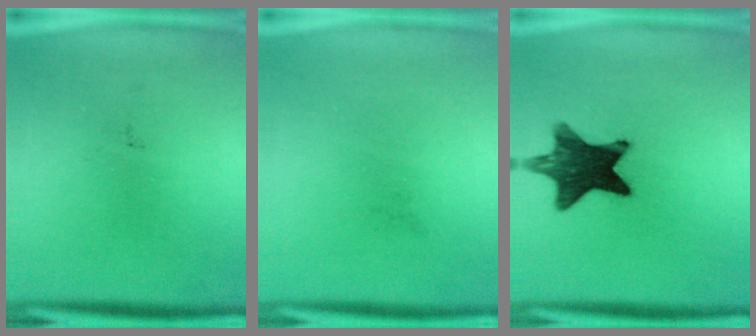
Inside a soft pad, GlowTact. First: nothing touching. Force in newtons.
{"total": 0.0}
{"total": 13.3}